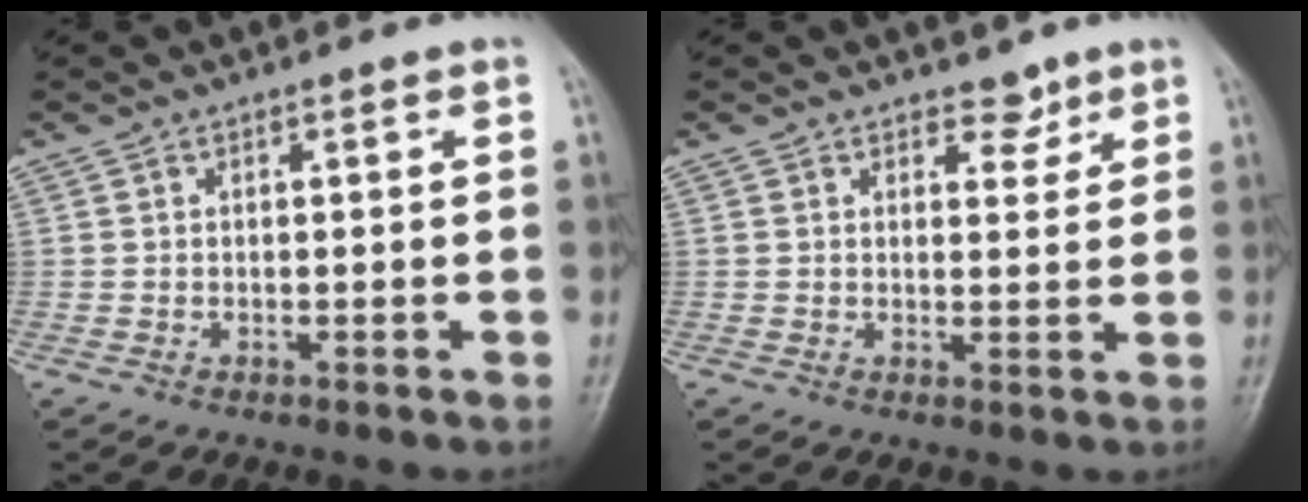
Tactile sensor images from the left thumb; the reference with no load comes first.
{"total": 3.2, "force": [2.4, 1.8, 1.0], "torque": [0.007, -0.015, 0.034]}